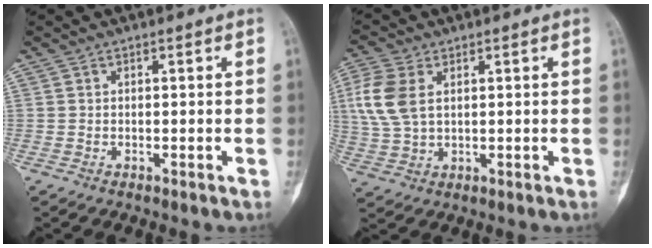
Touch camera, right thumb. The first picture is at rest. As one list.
[{"total": 8.8, "force": [2.0, 5.4, 6.7], "torque": [-0.166, 0.005, 0.043]}]